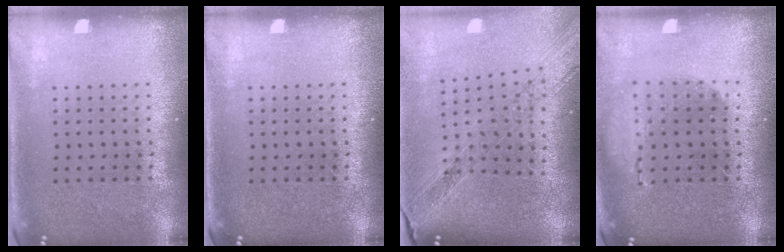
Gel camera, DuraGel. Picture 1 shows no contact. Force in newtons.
{"total": 0.0}
{"total": 1.3, "press": 1.3, "slide": 0.4}
{"total": 1.1, "press": 1.1, "slide": 0.2}